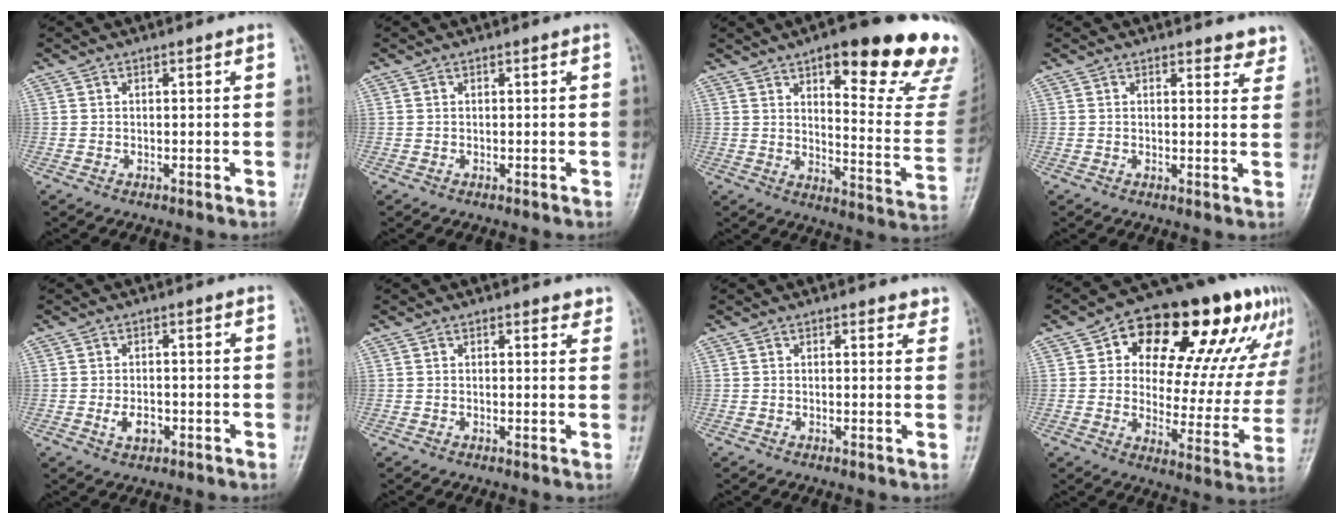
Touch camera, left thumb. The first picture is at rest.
{"total": 0.0}
{"total": 24.1, "force": [14.5, 6.9, 17.9], "torque": [-0.185, -0.077, 0.192]}
{"total": 3.9, "force": [3.5, 1.6, 0.8], "torque": [0.022, -0.021, 0.027]}
{"total": 3.2, "force": [-0.9, 2.1, 2.3], "torque": [-0.036, 0.001, -0.013]}
{"total": 2.1, "force": [1.7, 0.9, 0.8], "torque": [0.009, -0.007, 0.015]}
{"total": 2.2, "force": [1.8, 1.0, 0.8], "torque": [0.013, -0.008, 0.014]}
{"total": 26.7, "force": [12.7, 13.5, 19.2], "torque": [-0.210, 0.010, 0.188]}